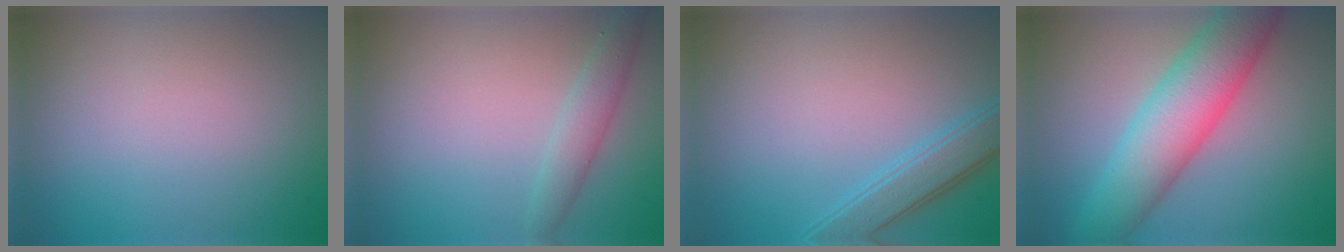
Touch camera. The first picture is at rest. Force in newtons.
{"total": 2.2, "press": 2.2, "slide": 0.0}
{"total": 3.1, "press": 3.1, "slide": 0.1}
{"total": 8.0, "press": 8.0, "slide": 0.1}